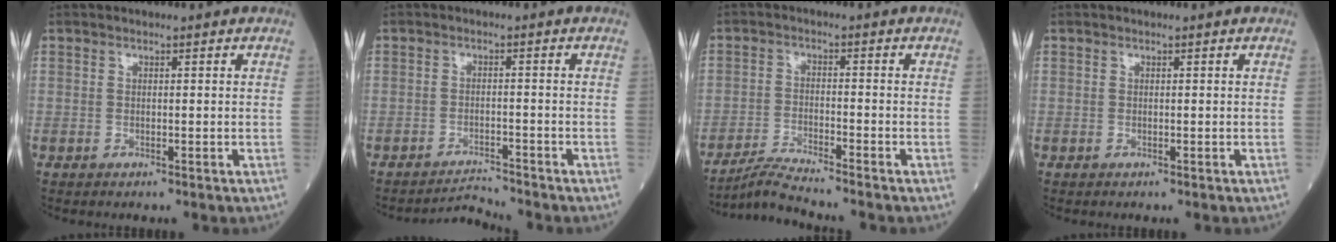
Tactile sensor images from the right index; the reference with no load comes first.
{"total": 3.0, "force": [-2.8, -0.9, -0.7], "torque": [0.012, -0.010, -0.044]}
{"total": 5.1, "force": [-4.7, -1.6, 1.0], "torque": [-0.030, -0.022, -0.089]}
{"total": 0.0}